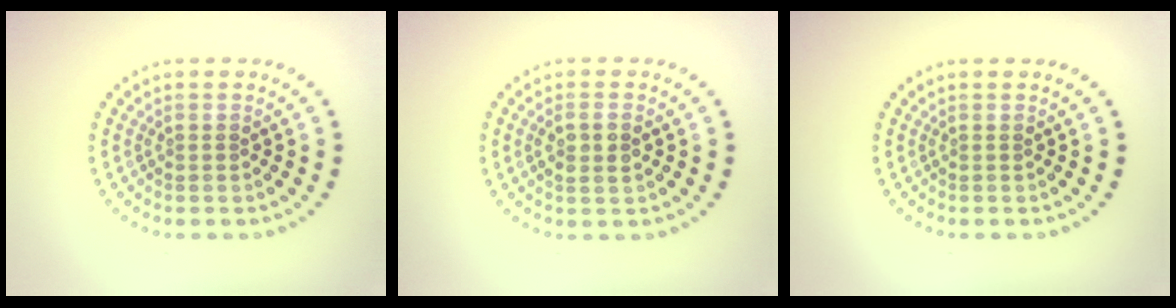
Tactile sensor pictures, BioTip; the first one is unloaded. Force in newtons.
{"total": 2.3, "press": 2.2, "slide": 0.8}
{"total": 0.0}